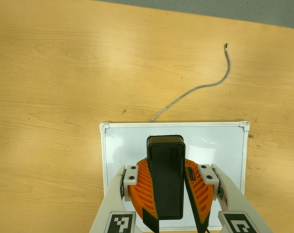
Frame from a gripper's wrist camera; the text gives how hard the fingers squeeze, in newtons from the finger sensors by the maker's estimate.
{"total": 14.1, "left": 12.6, "right": 15.5}